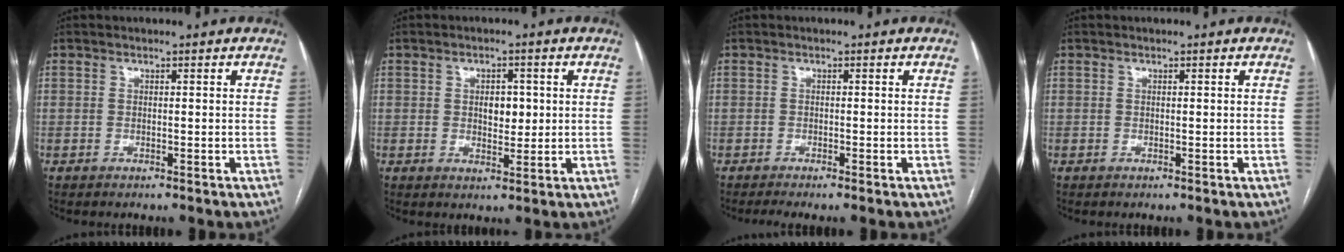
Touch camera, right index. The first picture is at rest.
{"total": 3.7, "force": [0.5, 2.1, 3.1], "torque": [-0.043, 0.000, 0.012]}
{"total": 2.1, "force": [-1.5, -0.1, 1.4], "torque": [-0.025, -0.004, -0.027]}
{"total": 0.0}